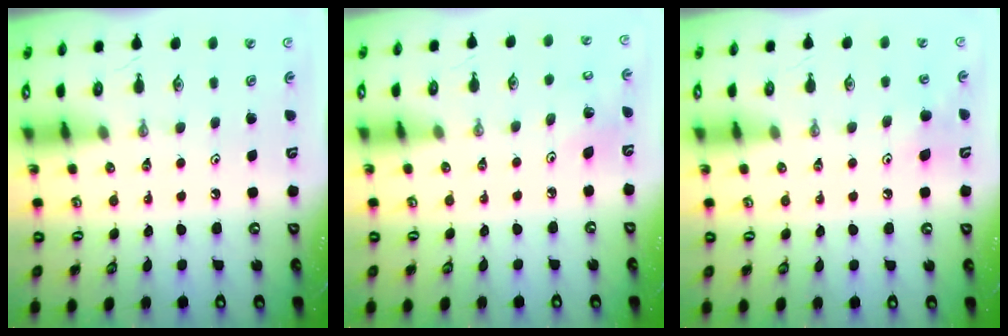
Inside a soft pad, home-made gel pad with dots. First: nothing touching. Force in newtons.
{"total": 3.8, "press": 3.6, "slide": 1.3}
{"total": 8.1, "press": 8.1, "slide": 0.9}